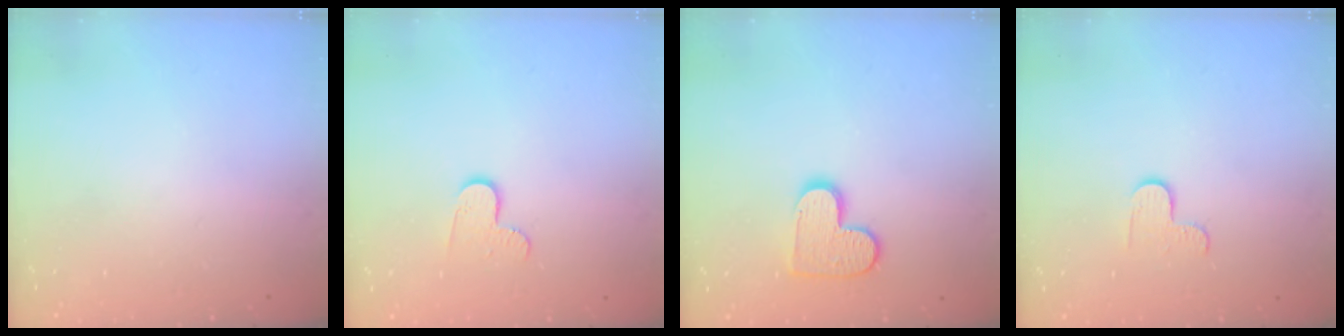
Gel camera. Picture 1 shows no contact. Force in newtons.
{"total": 6.0, "press": 6.0, "slide": 0.6}
{"total": 10.5, "press": 10.5, "slide": 0.5}
{"total": 2.9, "press": 2.9, "slide": 0.3}